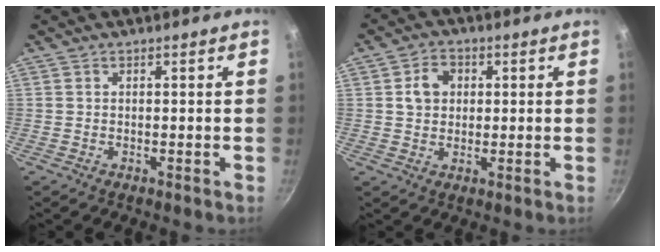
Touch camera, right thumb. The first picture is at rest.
{"total": 5.2, "force": [1.0, 4.3, 2.8], "torque": [-0.025, 0.007, 0.014]}